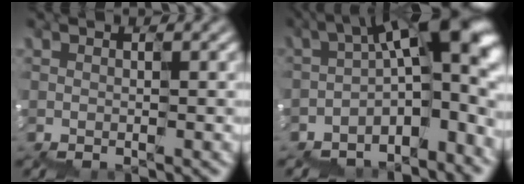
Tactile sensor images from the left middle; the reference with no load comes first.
{"total": 11.8, "force": [-2.0, 4.9, 10.6], "torque": [-0.172, 0.010, -0.027]}